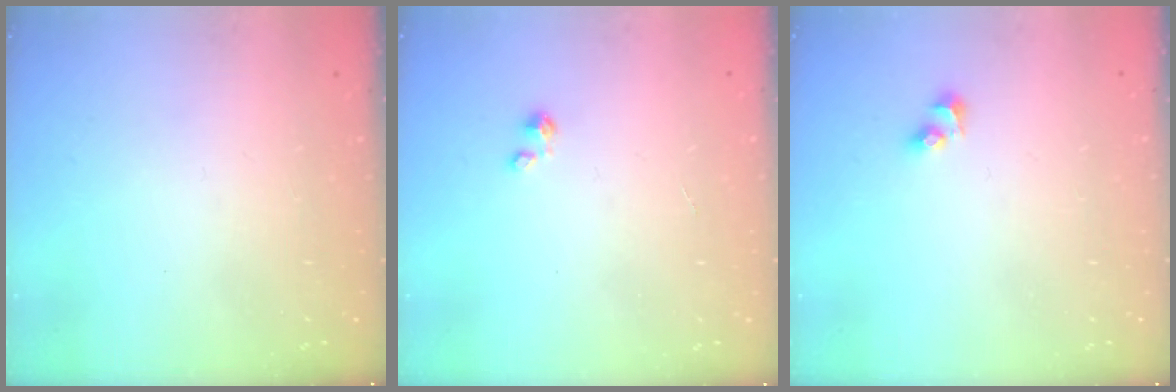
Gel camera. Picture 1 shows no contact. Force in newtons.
{"total": 0.0}
{"total": 2.8, "press": 2.5, "slide": 1.2}